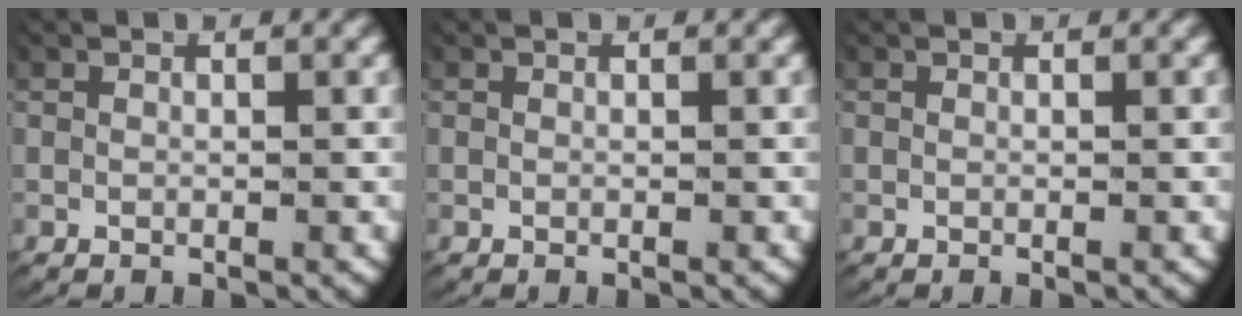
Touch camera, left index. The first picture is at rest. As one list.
[{"total": 0.0}, {"total": 0.0}]